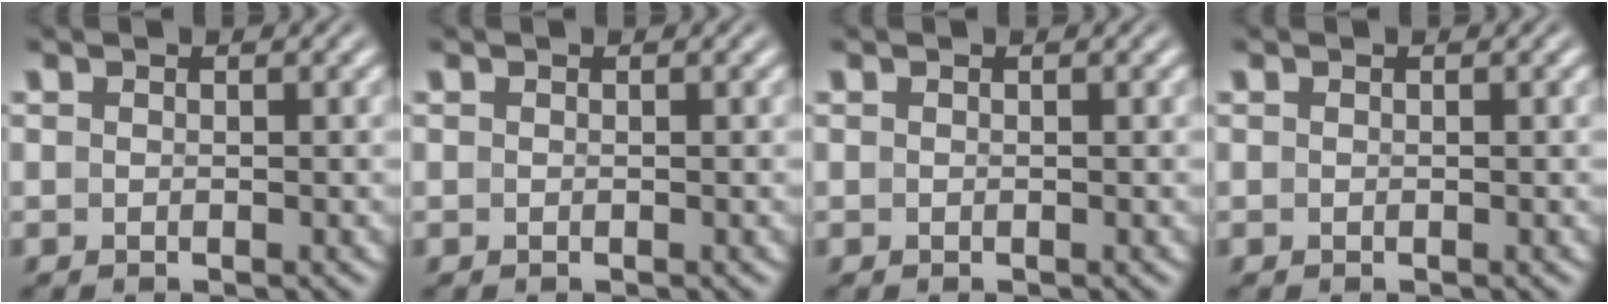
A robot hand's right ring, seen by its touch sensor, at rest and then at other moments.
{"total": 0.0}
{"total": 0.0}
{"total": 0.0}